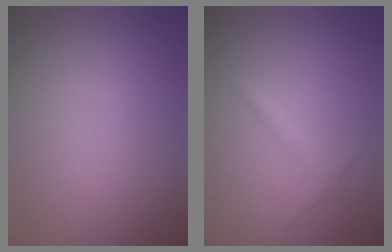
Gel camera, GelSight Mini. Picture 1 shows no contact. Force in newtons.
{"total": 1.1, "press": 1.1, "slide": 0.1}